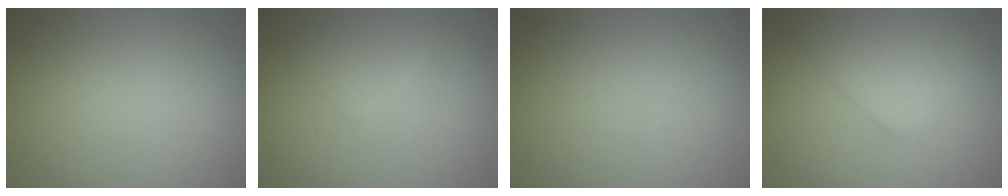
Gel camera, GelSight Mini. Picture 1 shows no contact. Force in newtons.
{"total": 1.7, "press": 1.7, "slide": 0.1}
{"total": 0.0}
{"total": 4.8, "press": 4.8, "slide": 0.2}